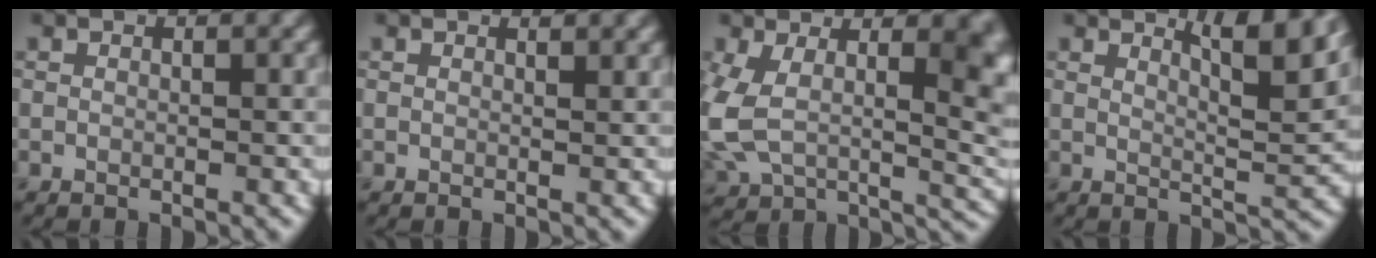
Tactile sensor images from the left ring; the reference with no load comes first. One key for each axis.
{"total": 0.9, "fx": 0.7, "fy": 0.2, "fz": 0.5, "tx": -0.007, "ty": 0.002, "tz": 0.012}
{"total": 12.5, "fx": 1.7, "fy": 6.9, "fz": 10.3, "tx": -0.222, "ty": -0.031, "tz": 0.042}
{"total": 5.7, "fx": 3.6, "fy": 1.2, "fz": 4.2, "tx": -0.054, "ty": 0.002, "tz": 0.054}